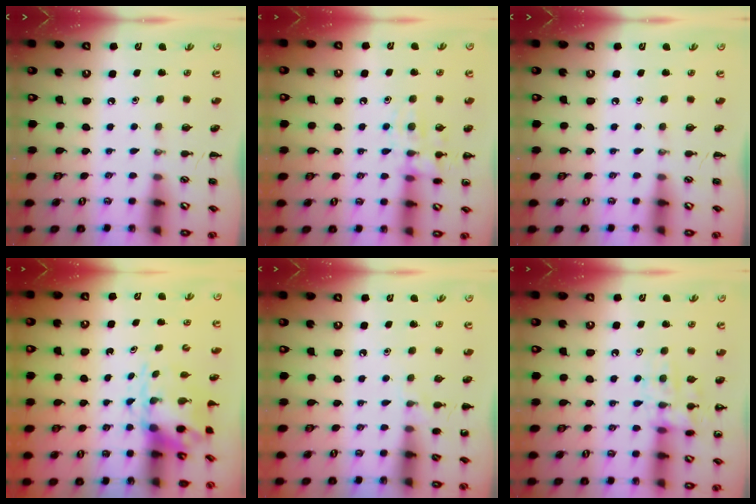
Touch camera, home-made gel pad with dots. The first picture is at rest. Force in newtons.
{"total": 11.1, "press": 11.0, "slide": 0.4}
{"total": 0.0}
{"total": 5.6, "press": 5.5, "slide": 1.0}
{"total": 3.8, "press": 3.6, "slide": 1.3}
{"total": 12.2, "press": 12.2, "slide": 0.7}